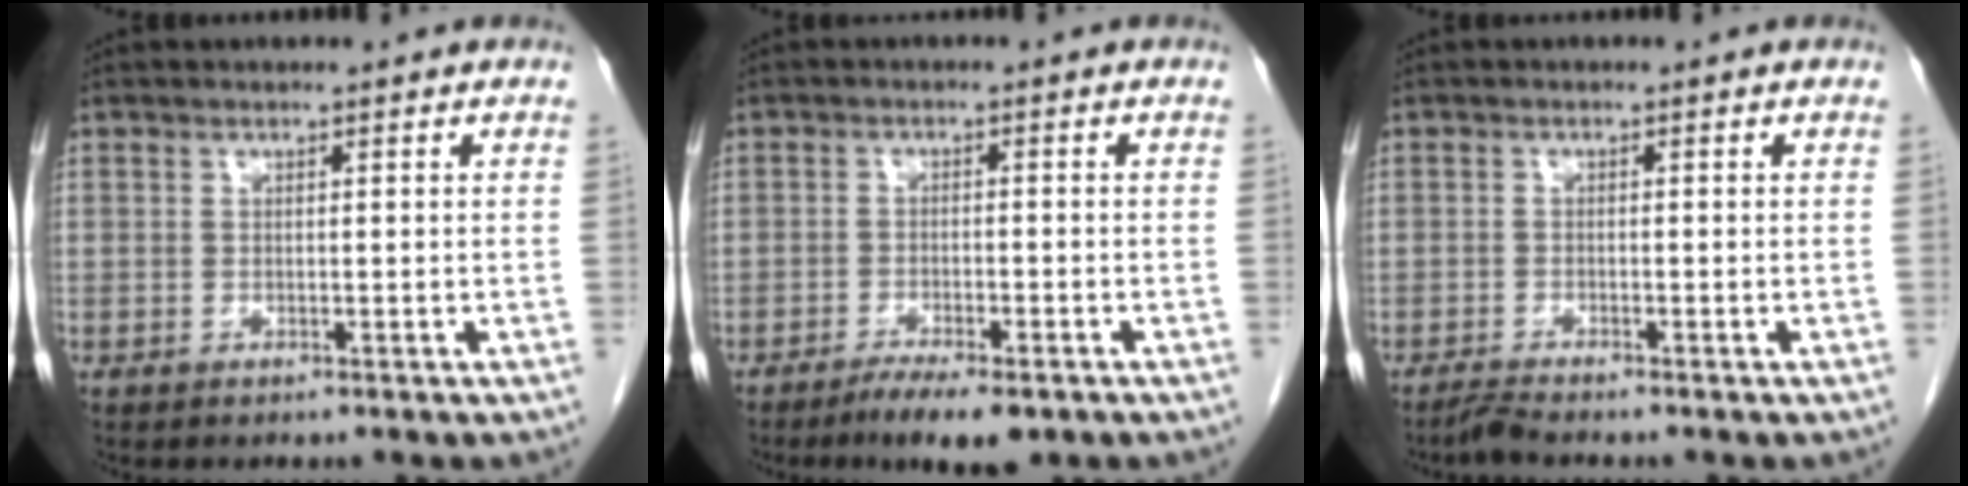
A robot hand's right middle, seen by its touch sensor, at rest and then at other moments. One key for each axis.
{"total": 6.1, "fx": -4.2, "fy": 1.3, "fz": 4.2, "tx": -0.063, "ty": -0.010, "tz": -0.062}
{"total": 1.6, "fx": -1.5, "fy": -0.4, "fz": 0.5, "tx": -0.017, "ty": -0.006, "tz": -0.032}